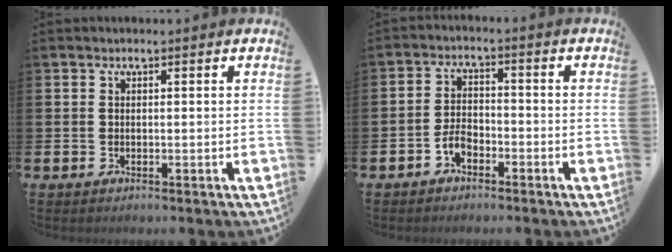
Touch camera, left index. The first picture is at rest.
{"total": 2.9, "force": [-2.0, 1.6, 1.4], "torque": [-0.029, 0.008, -0.041]}